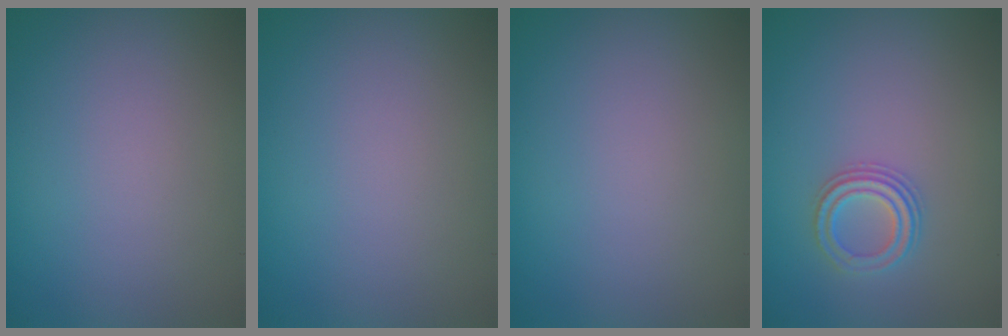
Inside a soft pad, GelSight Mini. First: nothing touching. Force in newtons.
{"total": 0.0}
{"total": 0.0}
{"total": 2.2, "press": 2.1, "slide": 0.7}